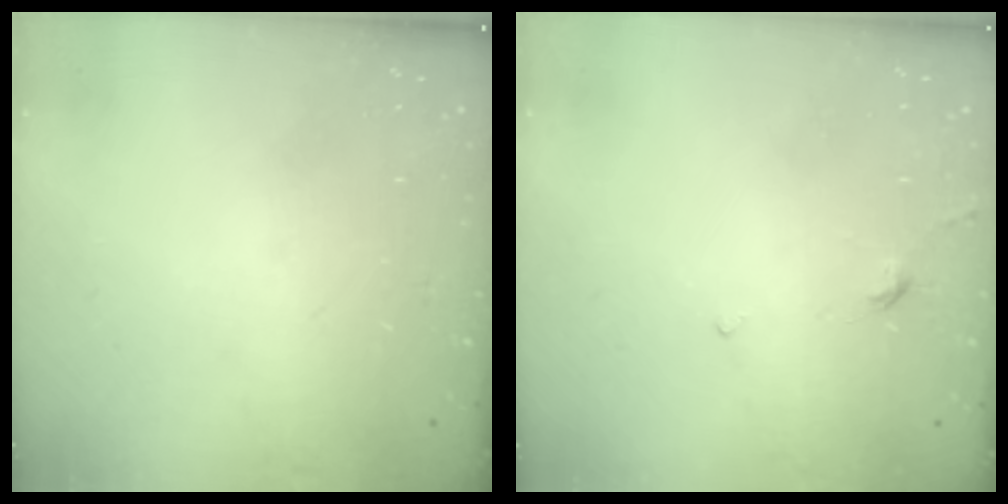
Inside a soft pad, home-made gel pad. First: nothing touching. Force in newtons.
{"total": 1.7, "press": 1.6, "slide": 0.5}